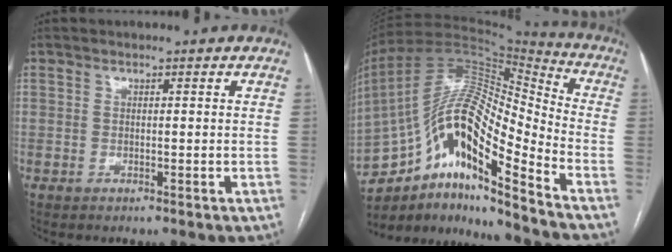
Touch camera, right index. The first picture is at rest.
{"total": 18.8, "force": [-10.6, 3.8, 15.0], "torque": [-0.290, 0.038, -0.184]}